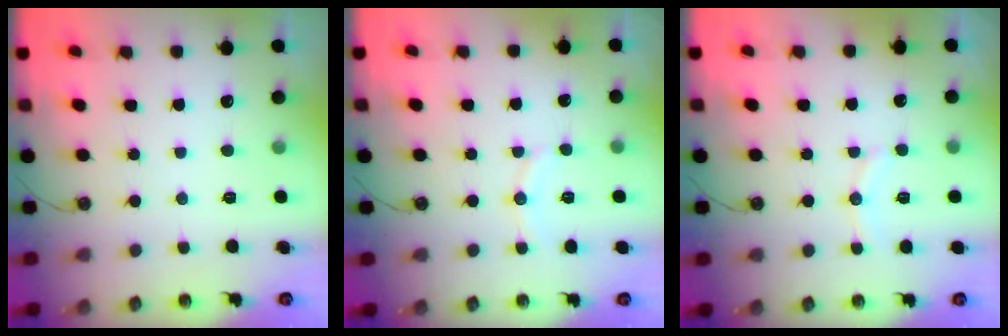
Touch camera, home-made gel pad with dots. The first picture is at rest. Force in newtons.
{"total": 6.3, "press": 6.2, "slide": 0.6}
{"total": 6.2, "press": 5.9, "slide": 1.9}